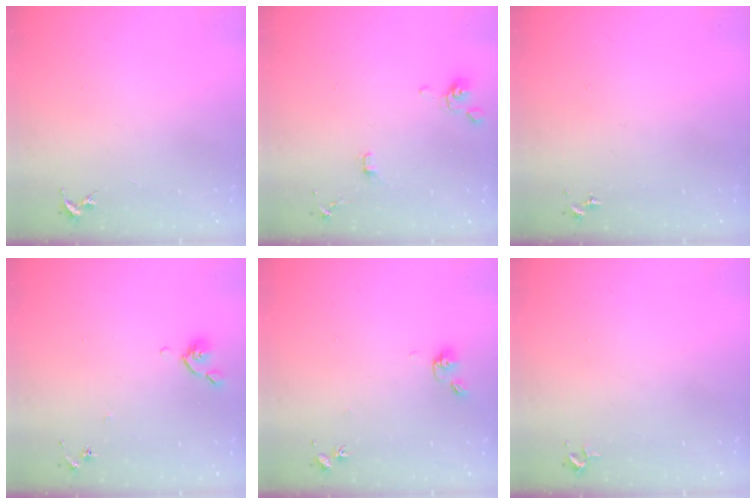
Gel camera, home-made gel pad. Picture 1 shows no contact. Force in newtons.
{"total": 5.8, "press": 5.7, "slide": 0.8}
{"total": 0.0}
{"total": 5.0, "press": 4.9, "slide": 0.8}
{"total": 7.0, "press": 6.7, "slide": 2.1}
{"total": 2.2, "press": 2.2, "slide": 0.3}